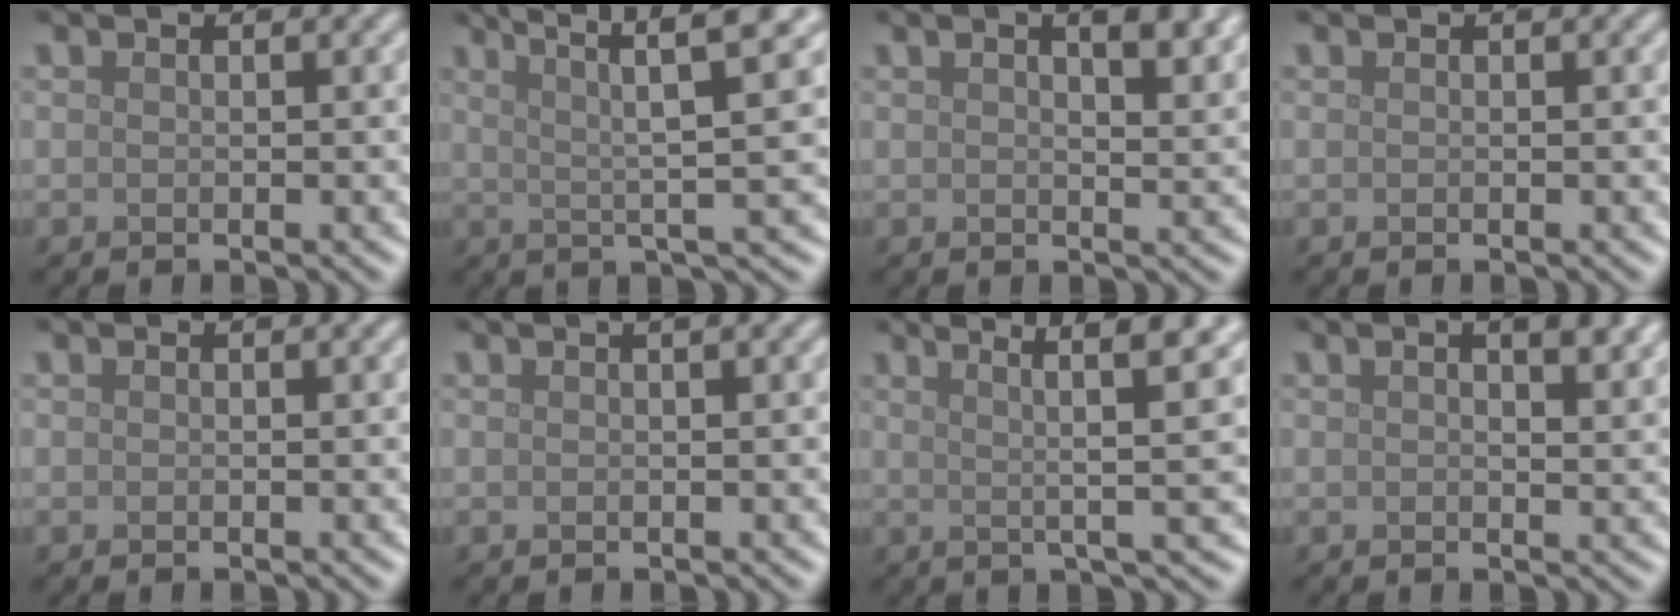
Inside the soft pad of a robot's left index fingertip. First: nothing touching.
{"total": 6.8, "force": [2.9, 0.8, 6.1], "torque": [-0.095, 0.020, 0.053]}
{"total": 4.2, "force": [2.1, 1.3, 3.5], "torque": [-0.048, 0.004, 0.028]}
{"total": 0.0}
{"total": 0.0}
{"total": 1.7, "force": [0.8, 0.6, 1.4], "torque": [-0.016, 0.003, 0.005]}
{"total": 6.8, "force": [2.9, 0.9, 6.1], "torque": [-0.094, 0.015, 0.050]}
{"total": 3.2, "force": [1.6, 0.9, 2.7], "torque": [-0.036, 0.005, 0.021]}